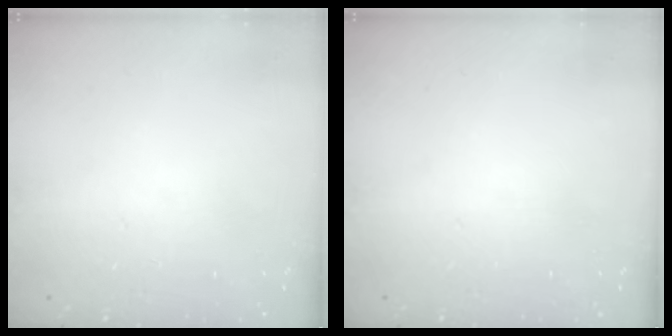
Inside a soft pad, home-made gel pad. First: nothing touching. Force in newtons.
{"total": 0.0}